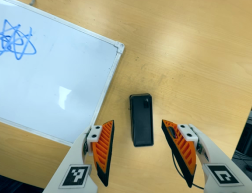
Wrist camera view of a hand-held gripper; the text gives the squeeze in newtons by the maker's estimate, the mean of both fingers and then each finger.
{"total": 0.0}